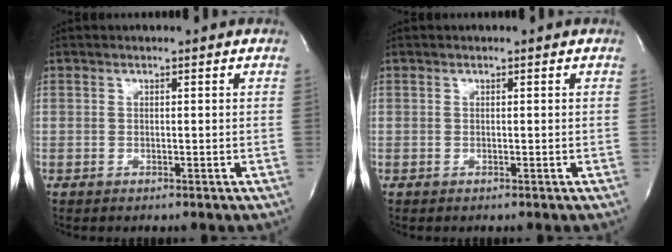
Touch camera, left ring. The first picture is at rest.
{"total": 0.0}